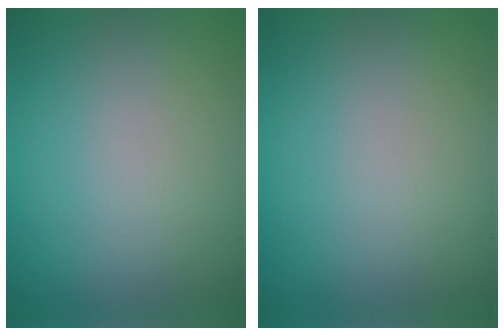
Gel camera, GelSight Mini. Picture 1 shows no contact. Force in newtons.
{"total": 0.0}